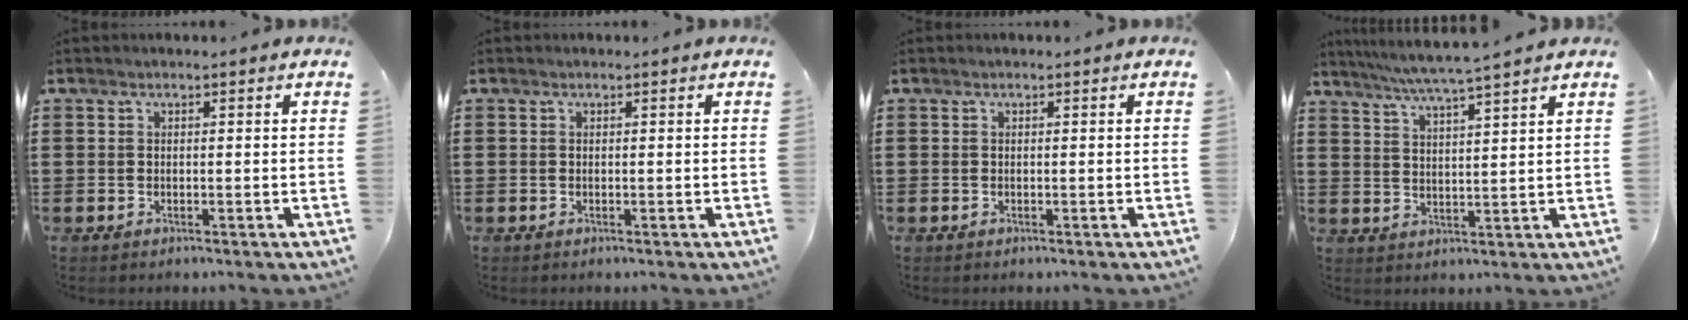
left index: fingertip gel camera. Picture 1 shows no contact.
{"total": 0.0}
{"total": 0.0}
{"total": 4.9, "force": [4.3, -1.0, 2.1], "torque": [-0.054, -0.023, 0.073]}